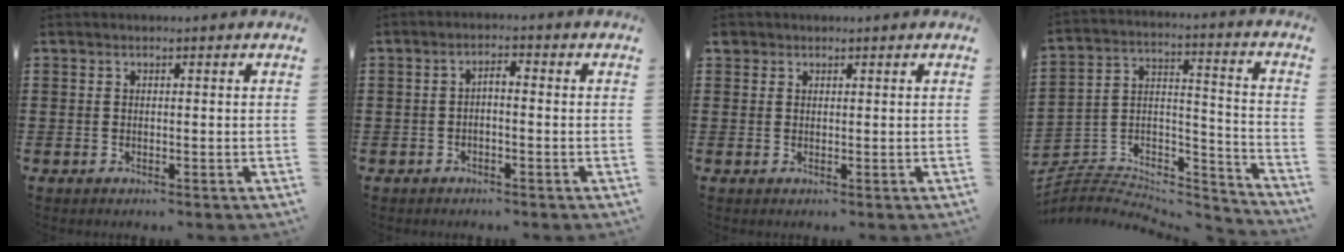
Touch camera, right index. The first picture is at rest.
{"total": 1.6, "force": [-1.0, 0.2, 1.2], "torque": [-0.024, 0.003, -0.020]}
{"total": 1.1, "force": [0.8, 0.8, 0.1], "torque": [-0.005, 0.004, 0.015]}
{"total": 4.2, "force": [-3.6, 2.0, 0.9], "torque": [-0.022, -0.004, -0.074]}